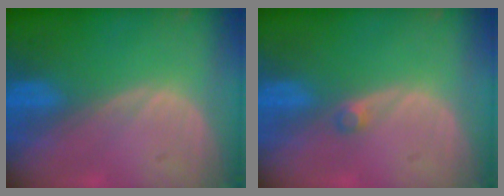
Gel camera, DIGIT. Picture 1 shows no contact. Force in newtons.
{"total": 1.3, "press": 1.1, "slide": 0.6}